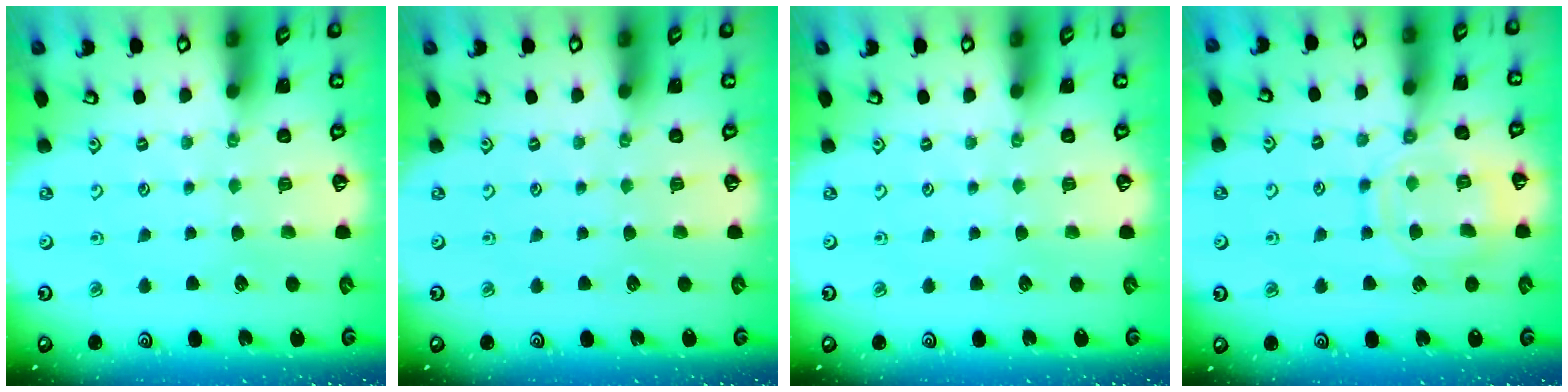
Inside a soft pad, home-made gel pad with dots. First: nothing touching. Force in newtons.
{"total": 0.0}
{"total": 0.0}
{"total": 11.0, "press": 11.0, "slide": 0.9}